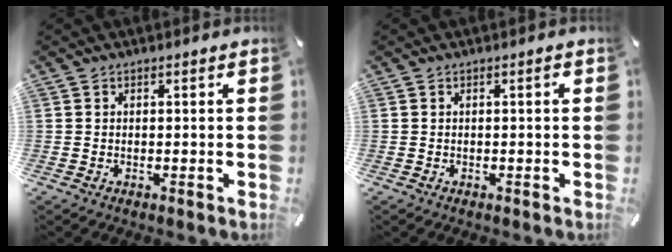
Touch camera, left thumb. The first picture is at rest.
{"total": 0.6, "force": [0.0, 0.1, 0.6], "torque": [-0.013, 0.002, 0.000]}